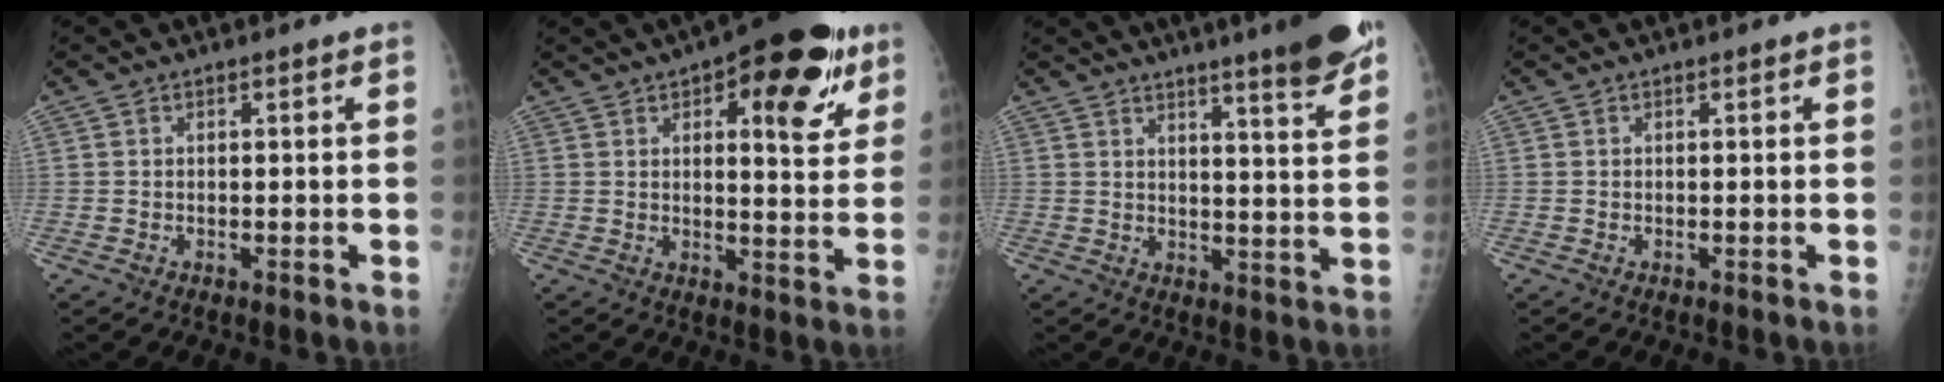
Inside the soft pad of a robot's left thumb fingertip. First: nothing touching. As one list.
[{"total": 17.0, "force": [8.3, 6.9, 13.1], "torque": [-0.132, -0.021, 0.106]}, {"total": 12.4, "force": [9.6, 1.8, 7.7], "torque": [-0.073, -0.069, 0.120]}, {"total": 0.0}]